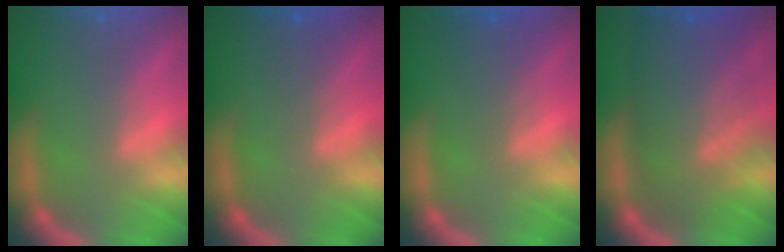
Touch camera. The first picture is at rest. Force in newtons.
{"total": 1.5}
{"total": 2.4}
{"total": 9.5}